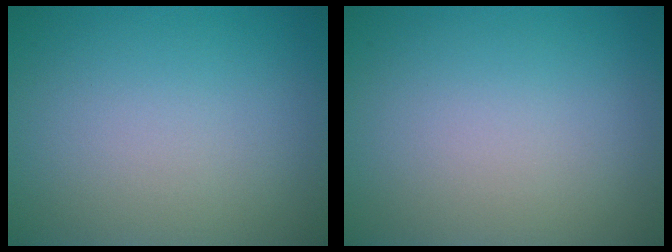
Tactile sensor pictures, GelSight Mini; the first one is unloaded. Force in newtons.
{"total": 0.0}